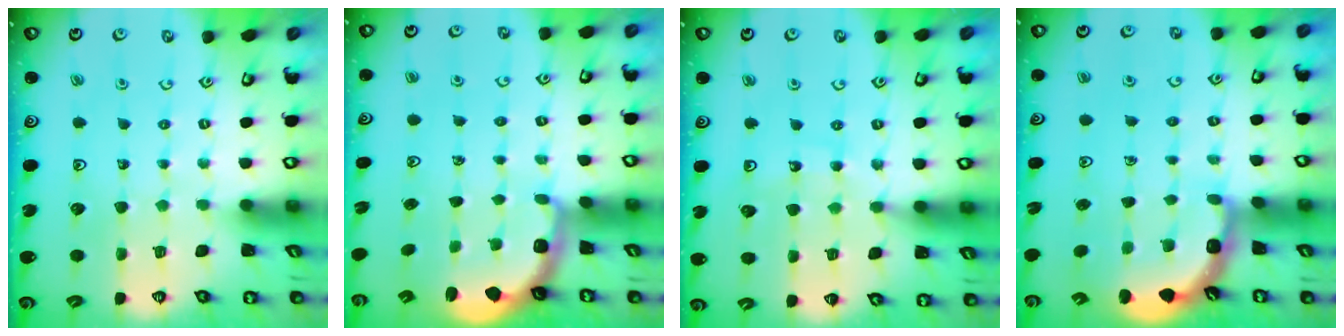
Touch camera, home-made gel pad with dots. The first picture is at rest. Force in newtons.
{"total": 2.4, "press": 1.2, "slide": 2.1}
{"total": 11.4, "press": 10.9, "slide": 3.5}
{"total": 2.7, "press": 2.7, "slide": 0.6}